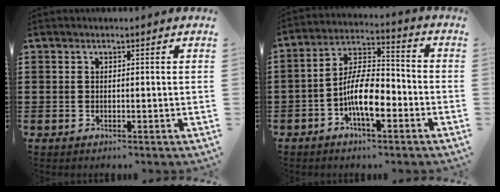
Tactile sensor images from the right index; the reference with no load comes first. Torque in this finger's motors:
{"motor_torque": [1.43, 0.71, 0.82, 0.21]}